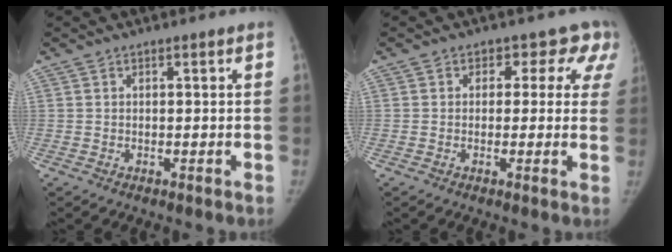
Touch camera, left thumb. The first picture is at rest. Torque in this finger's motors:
{"motor_torque": [-0.12, 0.22, -0.20, 0.14, 0.00]}